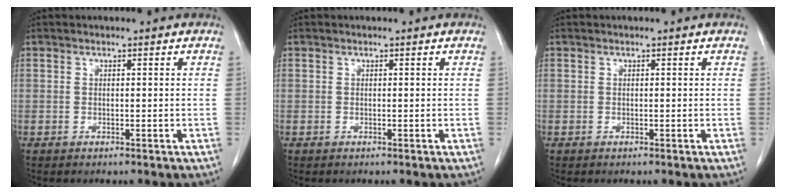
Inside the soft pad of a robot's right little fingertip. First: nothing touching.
{"total": 0.0}
{"total": 0.0}